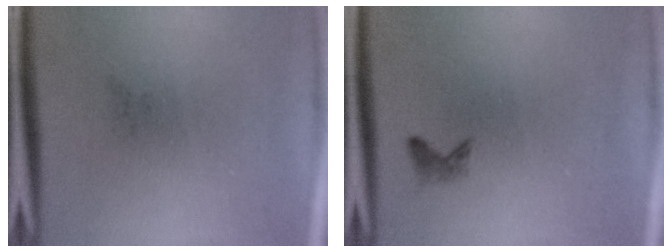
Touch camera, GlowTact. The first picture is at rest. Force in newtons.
{"total": 0.8}